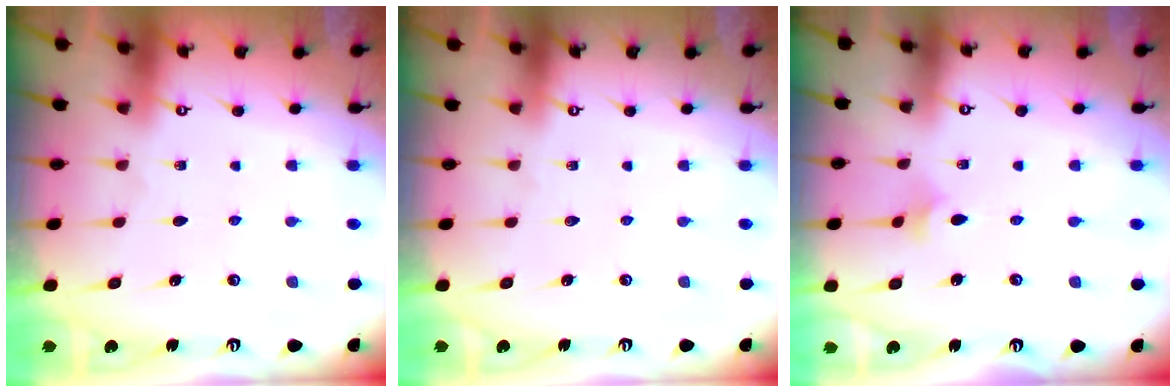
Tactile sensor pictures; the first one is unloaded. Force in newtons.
{"total": 0.0}
{"total": 2.3, "press": 2.2, "slide": 0.6}